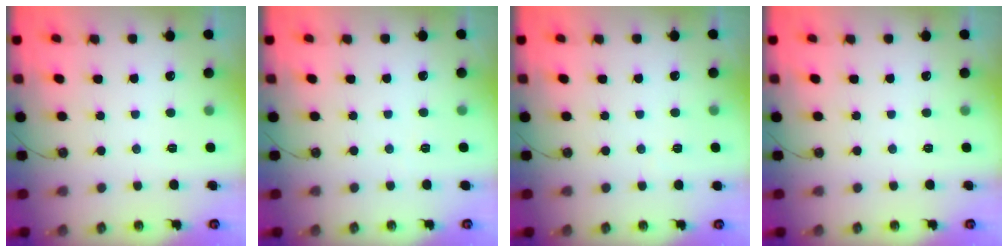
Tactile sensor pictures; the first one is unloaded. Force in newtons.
{"total": 3.1, "press": 2.3, "slide": 2.1}
{"total": 2.8, "press": 2.5, "slide": 1.1}
{"total": 0.0}